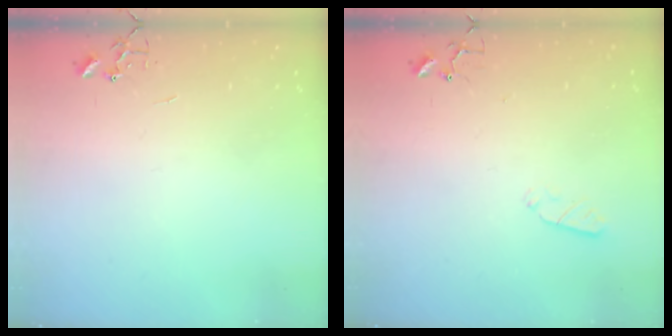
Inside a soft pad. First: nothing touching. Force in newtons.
{"total": 2.9, "press": 2.8, "slide": 0.5}